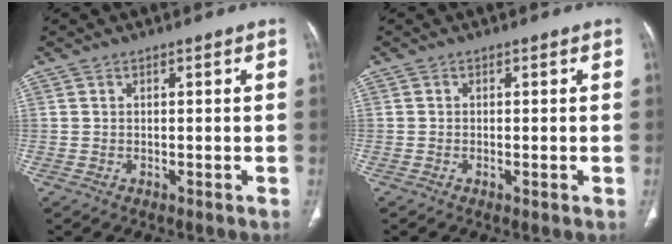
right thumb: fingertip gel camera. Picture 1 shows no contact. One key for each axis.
{"total": 0.9, "fx": -0.3, "fy": 0.2, "fz": 0.8, "tx": -0.018, "ty": -0.003, "tz": -0.005}